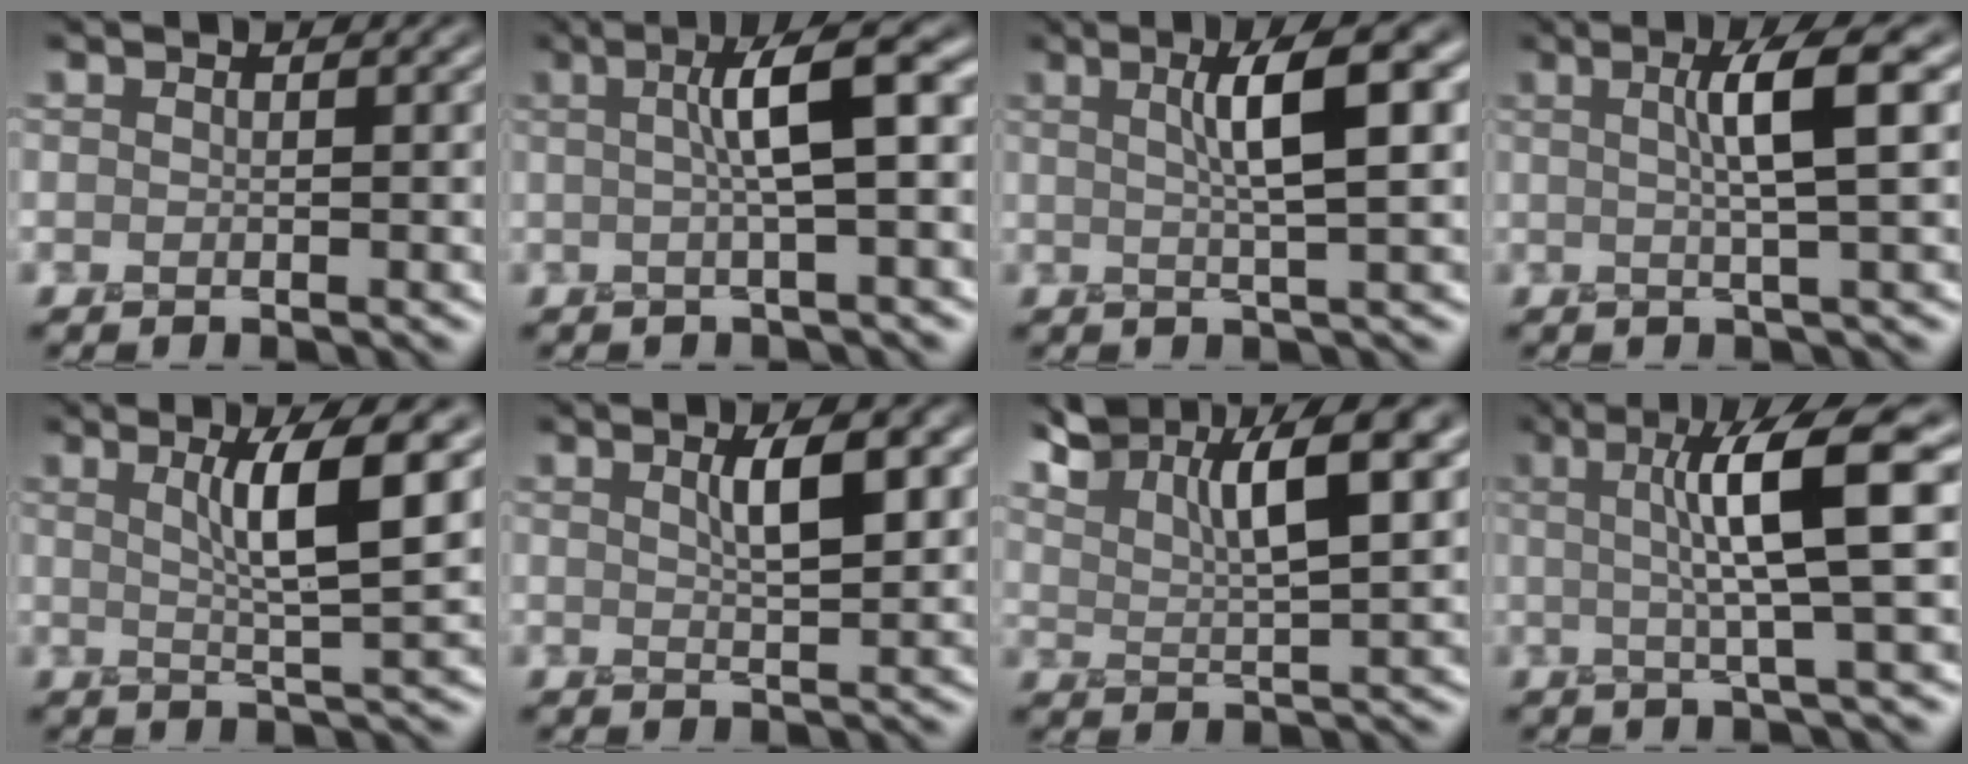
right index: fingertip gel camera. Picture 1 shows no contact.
{"total": 5.8, "force": [0.9, 1.1, 5.6], "torque": [-0.081, 0.021, 0.007]}
{"total": 5.8, "force": [1.7, 1.1, 5.4], "torque": [-0.072, 0.015, 0.022]}
{"total": 4.7, "force": [1.0, 0.6, 4.5], "torque": [-0.067, 0.010, 0.012]}
{"total": 5.7, "force": [2.0, 0.7, 5.3], "torque": [-0.077, 0.004, 0.033]}
{"total": 3.6, "force": [1.5, 0.9, 3.1], "torque": [-0.038, 0.012, 0.021]}
{"total": 7.2, "force": [5.2, 1.6, 4.7], "torque": [-0.080, 0.016, 0.093]}
{"total": 8.0, "force": [1.7, 1.2, 7.7], "torque": [-0.111, 0.016, 0.025]}